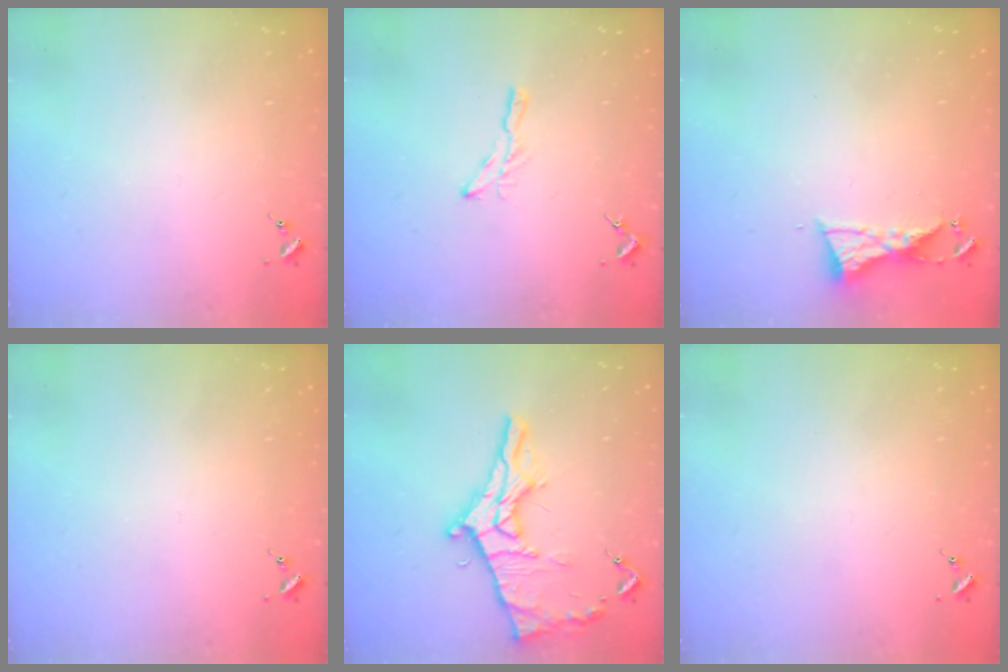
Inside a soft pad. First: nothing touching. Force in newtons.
{"total": 5.4, "press": 5.4, "slide": 0.3}
{"total": 6.6, "press": 6.6, "slide": 0.6}
{"total": 0.0}
{"total": 17.3, "press": 17.3, "slide": 1.0}
{"total": 0.0}